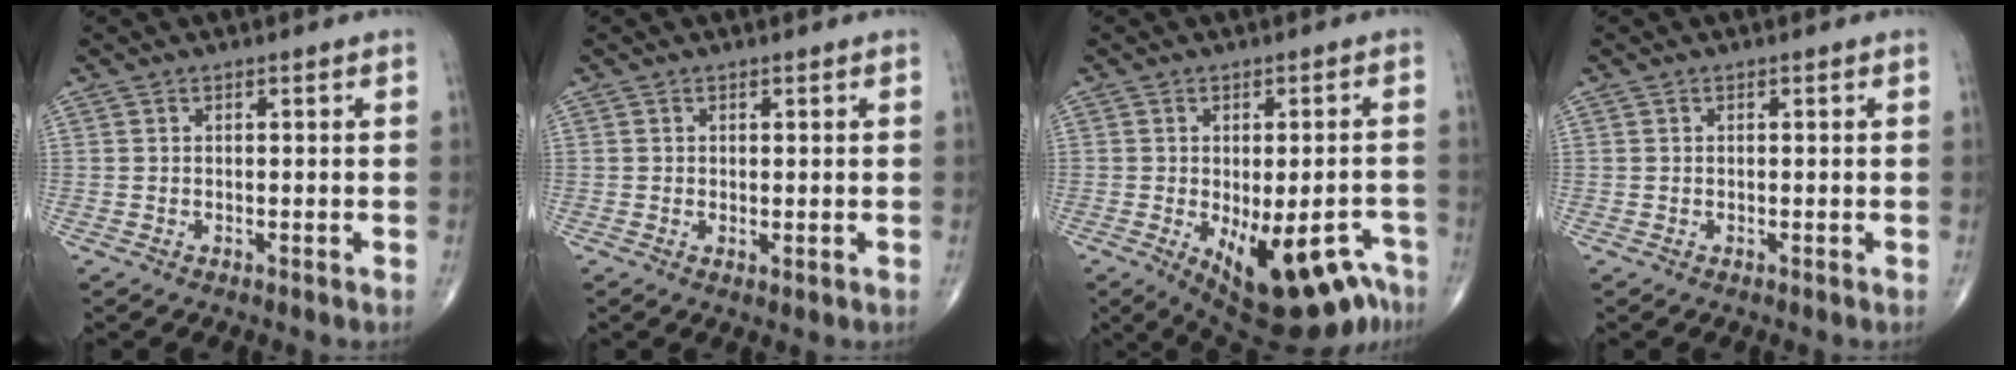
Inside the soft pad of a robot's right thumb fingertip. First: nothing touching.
{"total": 0.9, "force": [0.0, 0.4, 0.8], "torque": [-0.016, -0.005, 0.001]}
{"total": 17.3, "force": [-8.9, 7.4, 12.9], "torque": [-0.125, 0.024, -0.109]}
{"total": 0.0}